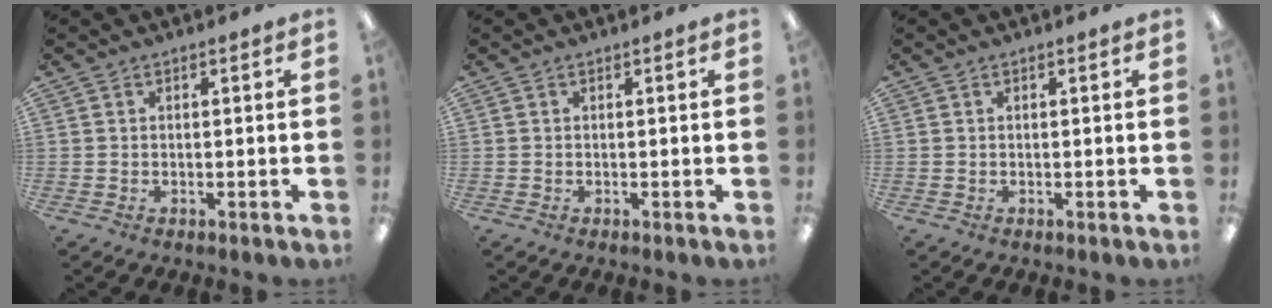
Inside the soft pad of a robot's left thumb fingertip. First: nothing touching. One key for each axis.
{"total": 0.0}
{"total": 0.0}